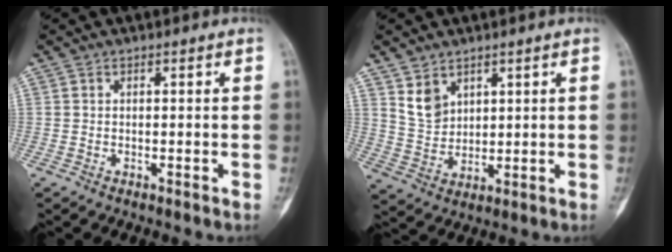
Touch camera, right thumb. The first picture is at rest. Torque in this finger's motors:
{"motor_torque": [-0.26, 0.33, -0.05, 0.08, 0.00]}